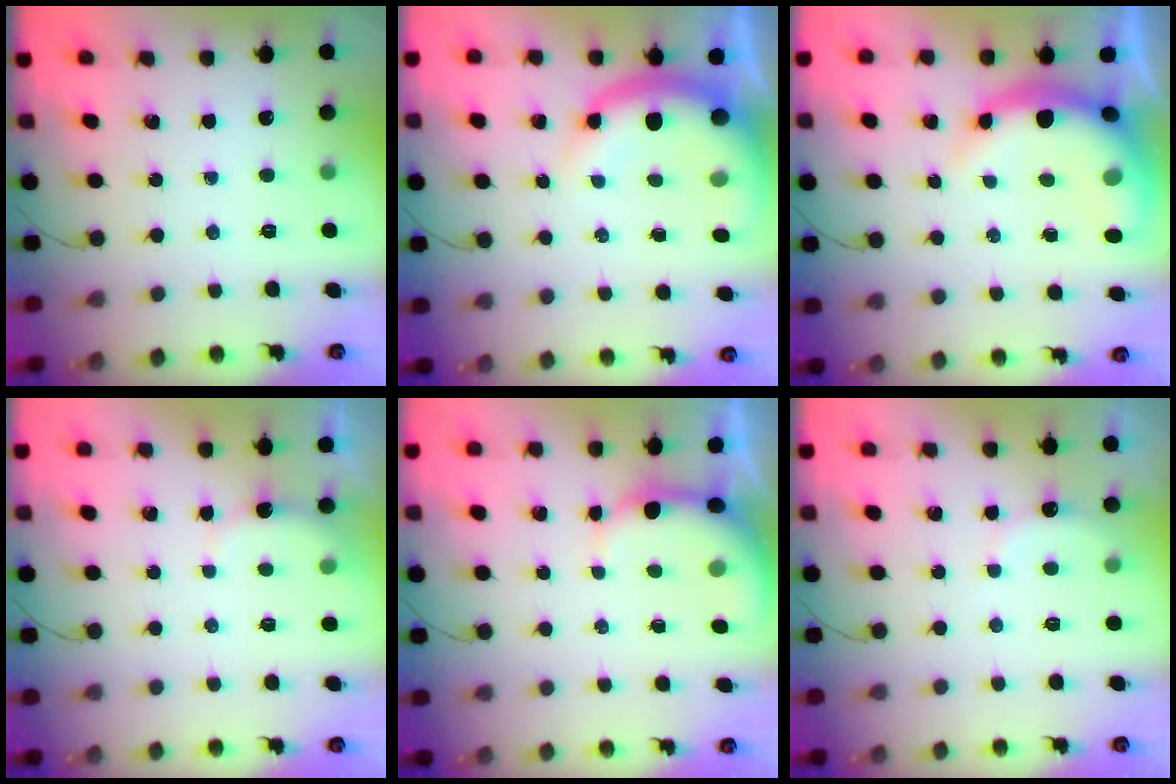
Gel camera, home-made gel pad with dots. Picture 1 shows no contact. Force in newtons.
{"total": 11.0, "press": 10.8, "slide": 2.1}
{"total": 10.5, "press": 10.1, "slide": 2.7}
{"total": 3.0, "press": 2.9, "slide": 0.7}
{"total": 4.1, "press": 4.0, "slide": 0.7}
{"total": 4.0, "press": 3.9, "slide": 1.1}